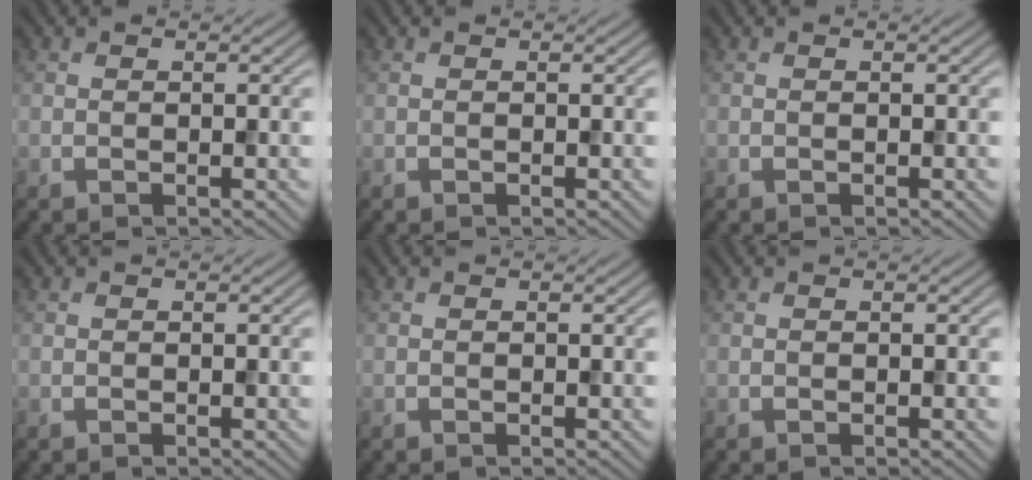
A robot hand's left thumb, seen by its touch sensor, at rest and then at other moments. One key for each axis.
{"total": 0.0}
{"total": 0.0}
{"total": 0.0}
{"total": 0.0}
{"total": 0.0}